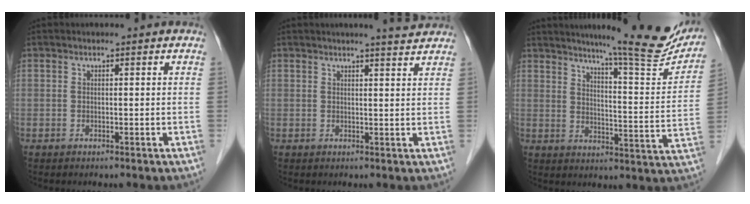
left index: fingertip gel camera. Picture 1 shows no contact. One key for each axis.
{"total": 3.8, "fx": 3.6, "fy": -0.2, "fz": 1.4, "tx": -0.026, "ty": 0.000, "tz": 0.038}
{"total": 18.9, "fx": 16.6, "fy": 0.7, "fz": 9.0, "tx": -0.119, "ty": -0.053, "tz": 0.206}